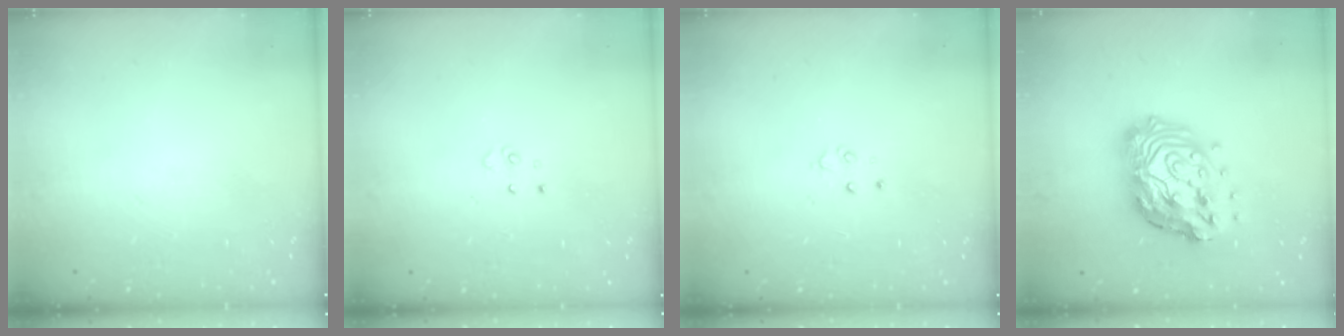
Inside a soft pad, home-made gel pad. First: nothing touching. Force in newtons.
{"total": 3.9, "press": 3.9, "slide": 0.3}
{"total": 2.8, "press": 2.8, "slide": 0.3}
{"total": 18.3, "press": 18.2, "slide": 1.8}